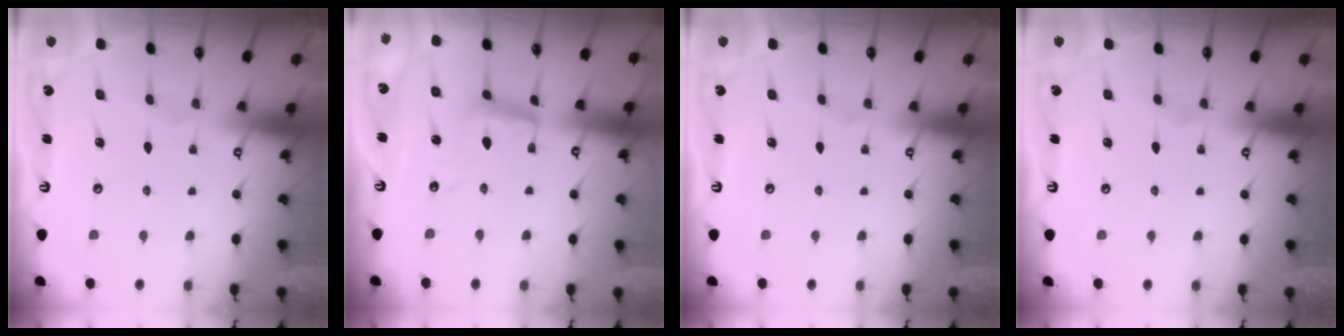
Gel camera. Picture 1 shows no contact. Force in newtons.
{"total": 9.6, "press": 9.5, "slide": 0.8}
{"total": 0.0}
{"total": 0.0}